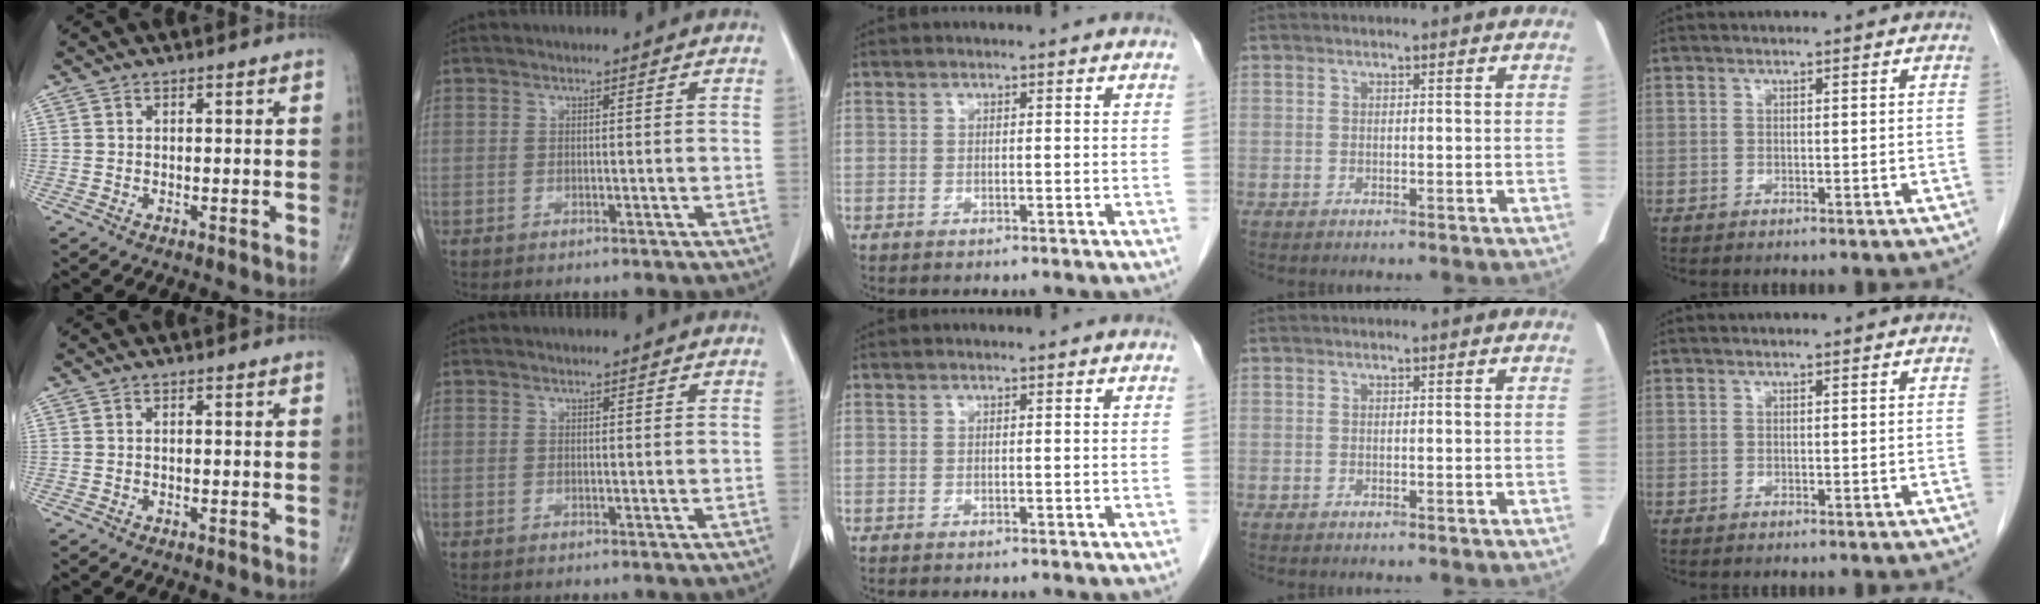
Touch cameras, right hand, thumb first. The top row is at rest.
{}